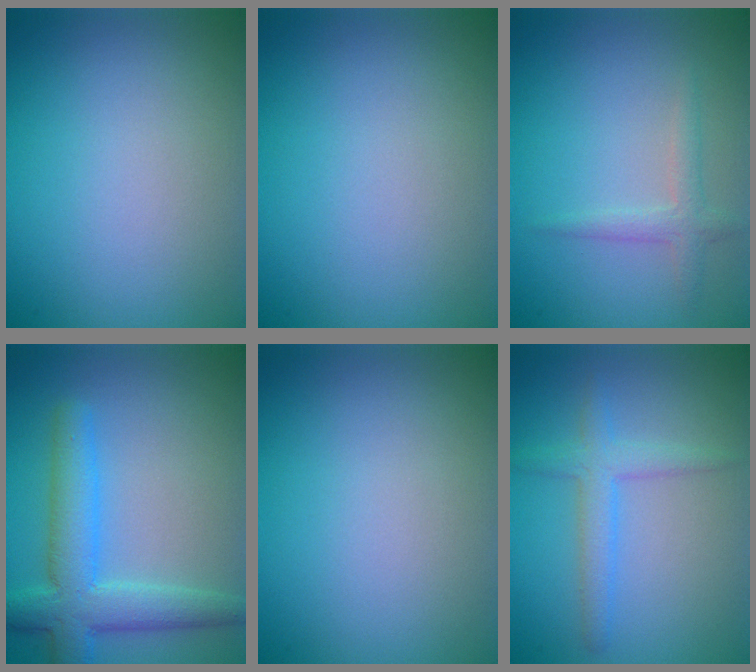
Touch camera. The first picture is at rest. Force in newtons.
{"total": 0.0}
{"total": 1.7, "press": 1.7, "slide": 0.1}
{"total": 5.5, "press": 5.5, "slide": 0.3}
{"total": 0.0}
{"total": 2.6, "press": 2.6, "slide": 0.1}